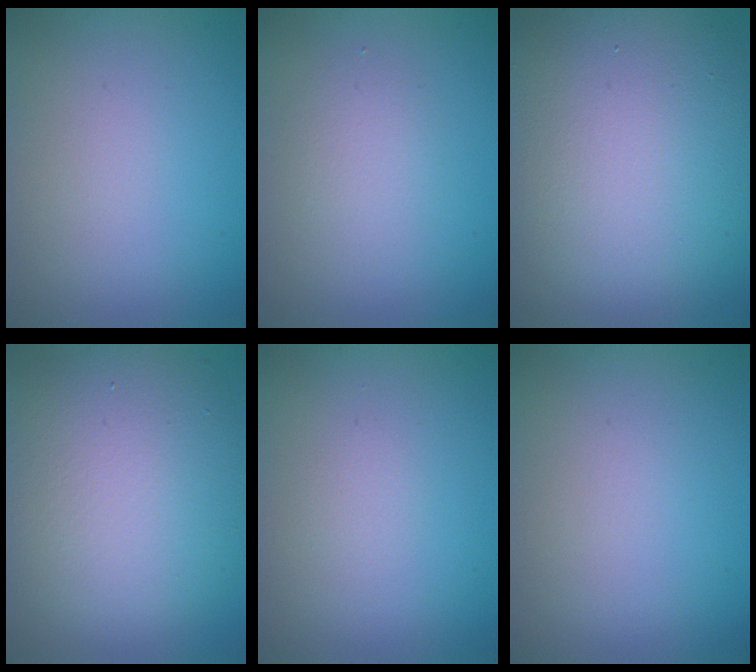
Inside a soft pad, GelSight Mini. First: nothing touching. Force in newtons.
{"total": 1.7, "press": 1.7, "slide": 0.1}
{"total": 16.3, "press": 16.3, "slide": 0.7}
{"total": 10.5, "press": 10.5, "slide": 0.9}
{"total": 0.6, "press": 0.6, "slide": 0.0}
{"total": 0.0}